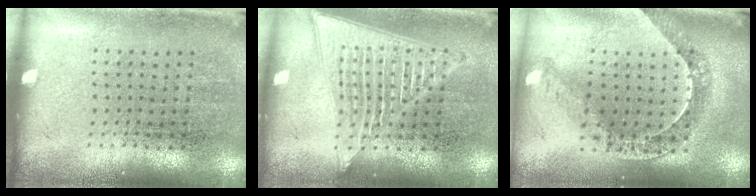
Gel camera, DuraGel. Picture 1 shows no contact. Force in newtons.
{"total": 2.2, "press": 2.2, "slide": 0.3}
{"total": 1.1, "press": 1.1, "slide": 0.3}